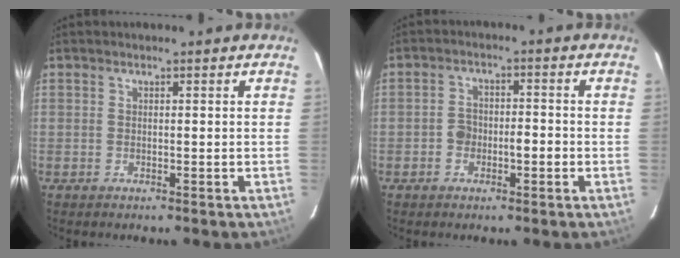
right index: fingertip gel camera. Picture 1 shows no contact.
{"total": 3.8, "force": [-1.1, 2.3, 2.8], "torque": [-0.050, 0.018, -0.017]}